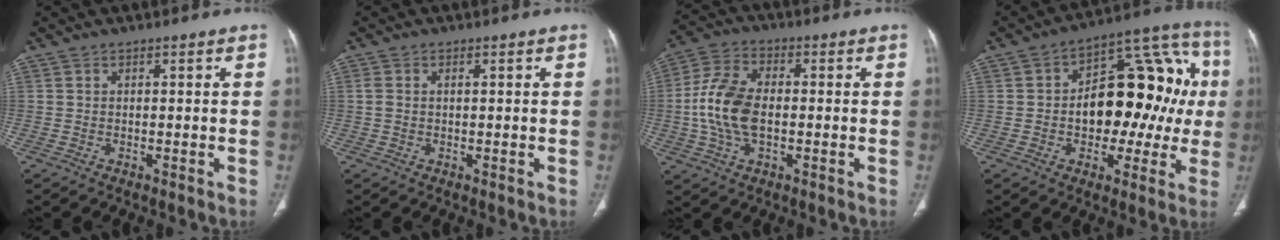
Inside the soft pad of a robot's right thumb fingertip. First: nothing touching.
{"total": 1.6, "force": [0.1, 1.0, 1.3], "torque": [-0.043, 0.009, 0.004]}
{"total": 11.9, "force": [-1.0, 6.9, 9.6], "torque": [-0.198, 0.017, -0.022]}
{"total": 21.8, "force": [0.4, 12.8, 17.6], "torque": [-0.192, 0.046, 0.005]}